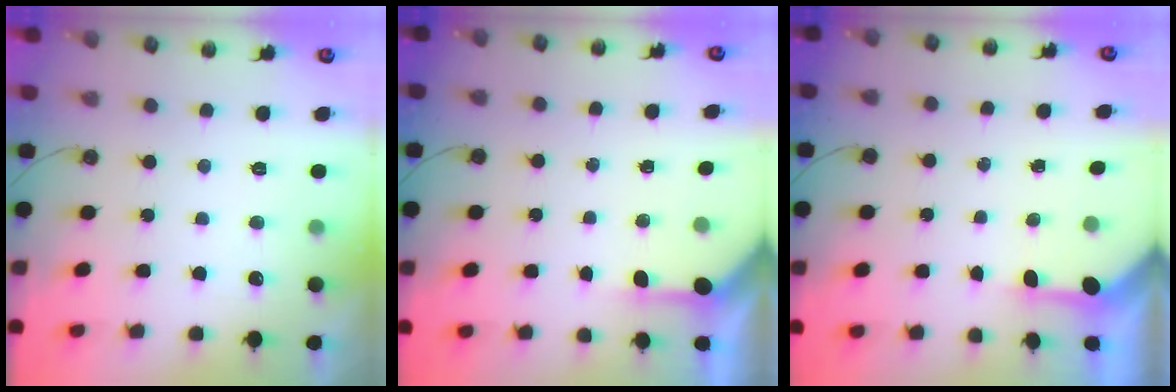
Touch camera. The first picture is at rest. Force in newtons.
{"total": 3.6, "press": 3.6, "slide": 0.2}
{"total": 3.2, "press": 3.2, "slide": 0.2}